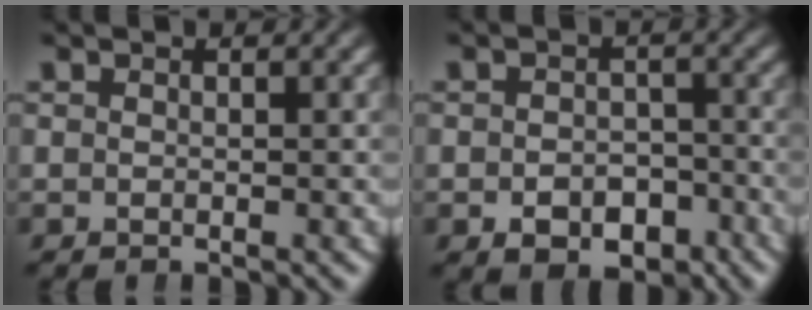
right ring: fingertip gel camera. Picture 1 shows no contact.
{"total": 3.8, "force": [-2.8, 2.2, 1.4], "torque": [-0.007, -0.019, -0.039]}